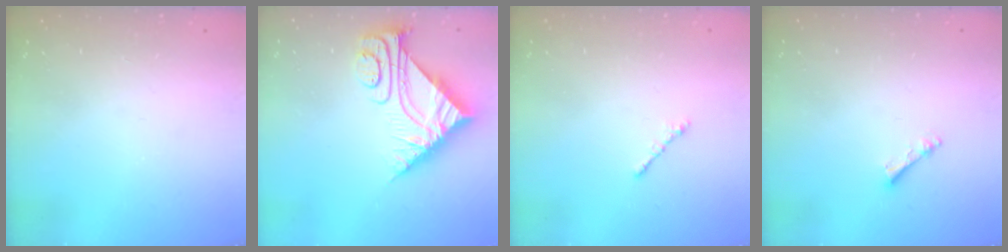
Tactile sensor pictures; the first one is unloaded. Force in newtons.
{"total": 9.3, "press": 9.2, "slide": 0.9}
{"total": 0.9, "press": 0.7, "slide": 0.5}
{"total": 2.5, "press": 2.4, "slide": 0.5}